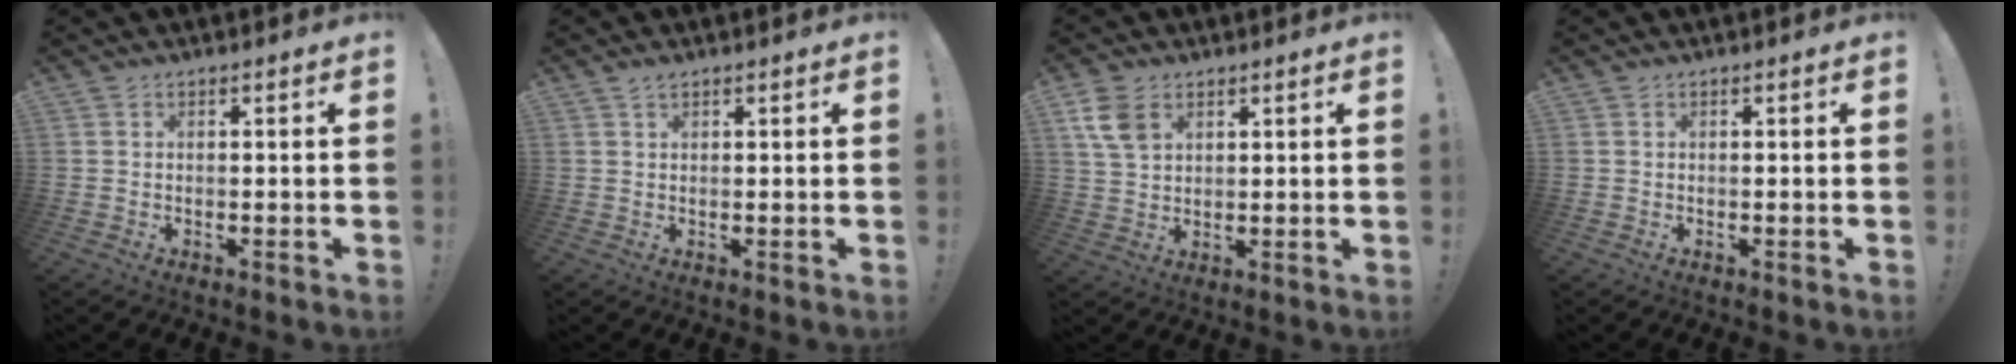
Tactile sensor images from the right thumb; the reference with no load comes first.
{"total": 1.4, "force": [1.2, 0.2, 0.7], "torque": [-0.005, -0.003, 0.020]}
{"total": 8.0, "force": [3.7, 5.4, 4.5], "torque": [-0.079, -0.007, 0.072]}
{"total": 0.0}